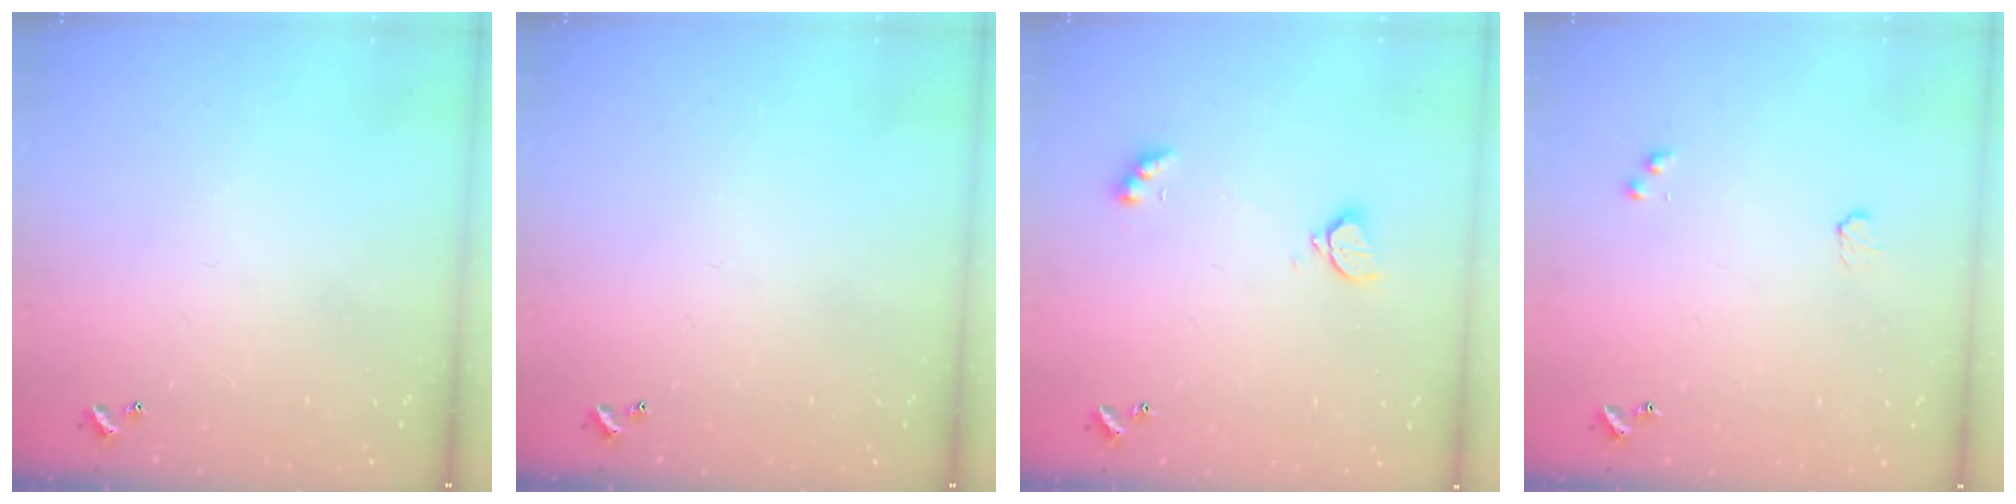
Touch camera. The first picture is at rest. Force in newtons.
{"total": 0.0}
{"total": 2.6, "press": 2.5, "slide": 0.7}
{"total": 1.8, "press": 1.8, "slide": 0.4}